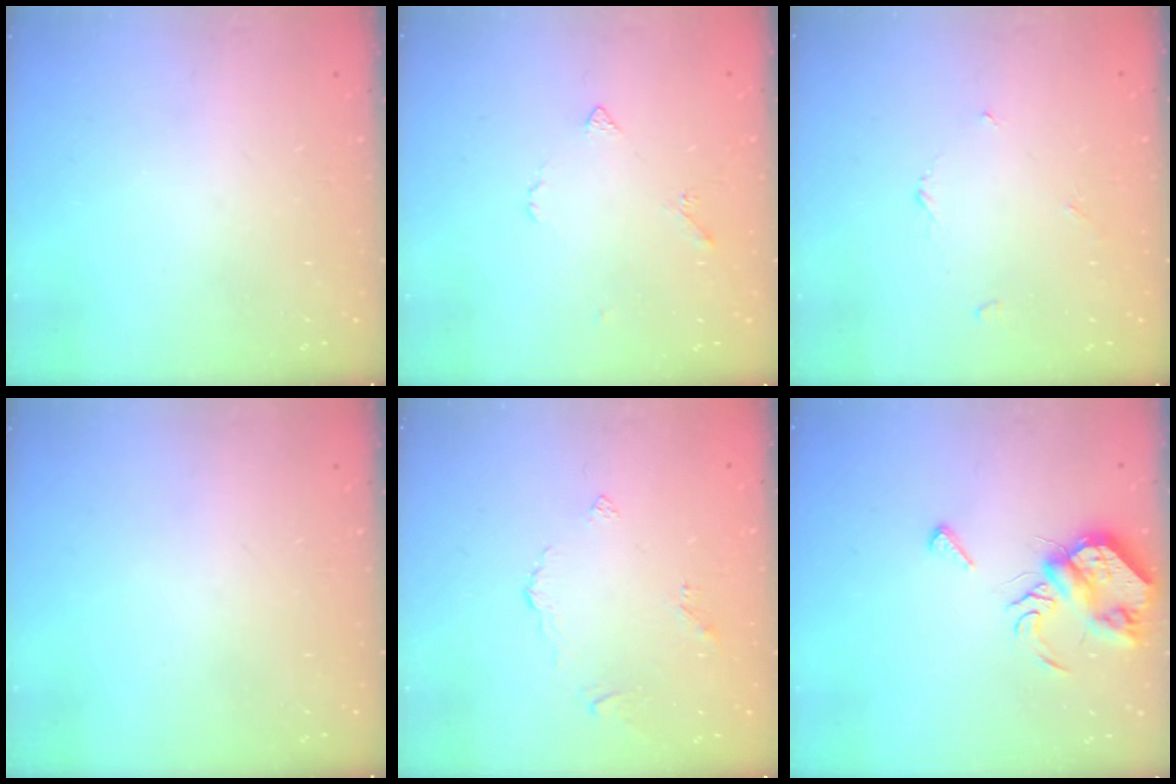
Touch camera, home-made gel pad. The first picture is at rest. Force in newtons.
{"total": 3.9, "press": 3.8, "slide": 0.7}
{"total": 3.0, "press": 2.9, "slide": 0.4}
{"total": 0.0}
{"total": 2.6, "press": 2.6, "slide": 0.5}
{"total": 8.1, "press": 8.1, "slide": 0.1}